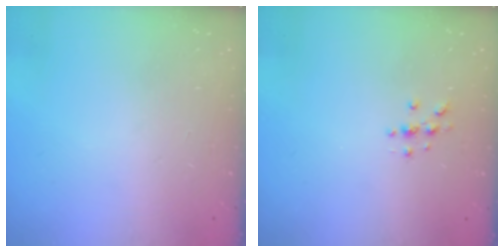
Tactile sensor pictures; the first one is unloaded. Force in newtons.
{"total": 3.0, "press": 3.0, "slide": 0.4}